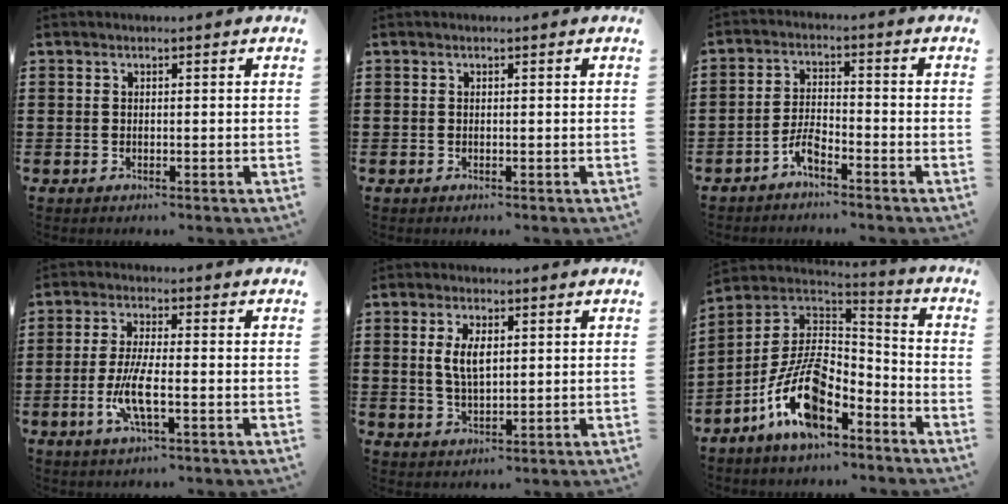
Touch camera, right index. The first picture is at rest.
{"total": 0.0}
{"total": 3.8, "force": [-3.0, 1.0, 2.1], "torque": [-0.054, 0.005, -0.062]}
{"total": 6.6, "force": [-2.1, 1.5, 6.1], "torque": [-0.135, -0.013, -0.044]}
{"total": 4.7, "force": [1.0, 2.2, 4.1], "torque": [-0.077, 0.003, 0.015]}
{"total": 13.8, "force": [-7.2, 6.0, 10.0], "torque": [-0.216, 0.014, -0.140]}